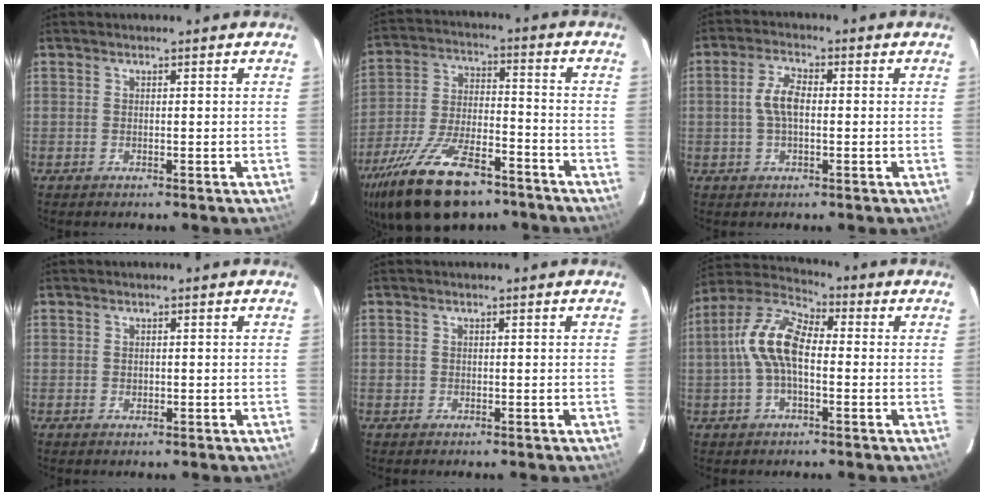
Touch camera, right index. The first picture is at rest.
{"total": 21.6, "force": [-14.9, 9.0, 12.9], "torque": [-0.263, -0.029, -0.248]}
{"total": 5.0, "force": [-0.1, 2.3, 4.4], "torque": [-0.091, 0.010, -0.002]}
{"total": 0.7, "force": [-0.1, 0.7, 0.2], "torque": [-0.001, 0.001, 0.000]}
{"total": 1.0, "force": [-0.2, 0.9, 0.2], "torque": [-0.002, 0.000, -0.003]}
{"total": 11.2, "force": [-0.7, 5.3, 9.8], "torque": [-0.207, 0.024, -0.019]}